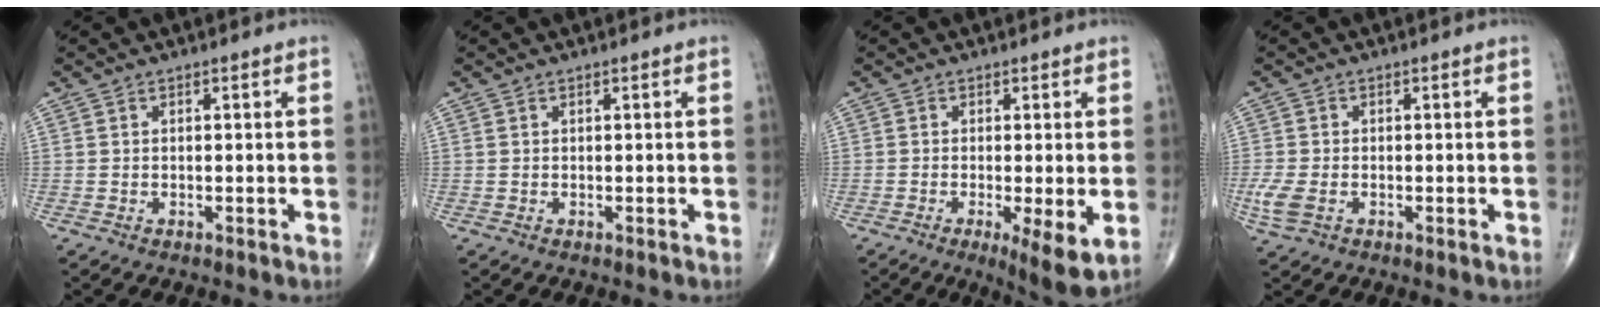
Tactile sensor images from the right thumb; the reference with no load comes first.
{"total": 0.0}
{"total": 7.0, "force": [-1.7, 1.6, 6.6], "torque": [-0.108, -0.022, -0.029]}
{"total": 4.0, "force": [-1.1, 2.5, 2.9], "torque": [-0.081, -0.003, -0.022]}